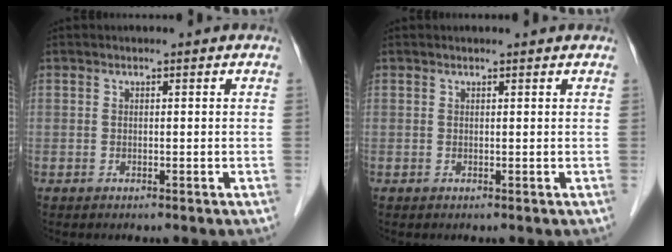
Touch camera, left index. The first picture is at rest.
{"total": 1.5, "force": [1.4, 0.0, 0.4], "torque": [-0.011, 0.009, 0.016]}